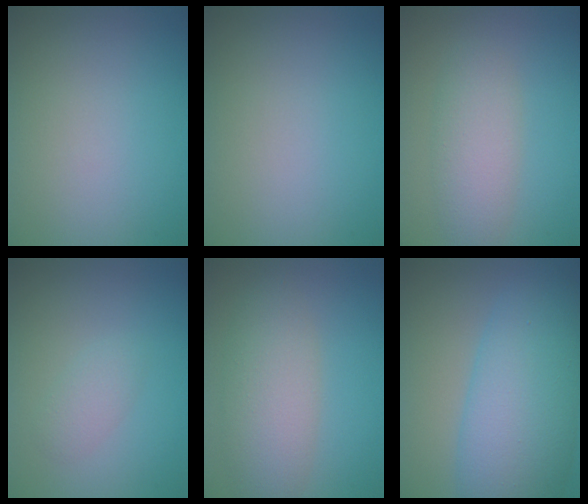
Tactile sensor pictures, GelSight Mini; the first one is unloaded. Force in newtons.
{"total": 0.0}
{"total": 3.8, "press": 3.8, "slide": 0.1}
{"total": 1.5, "press": 1.5, "slide": 0.0}
{"total": 5.2, "press": 5.2, "slide": 0.3}
{"total": 9.7, "press": 9.7, "slide": 0.1}